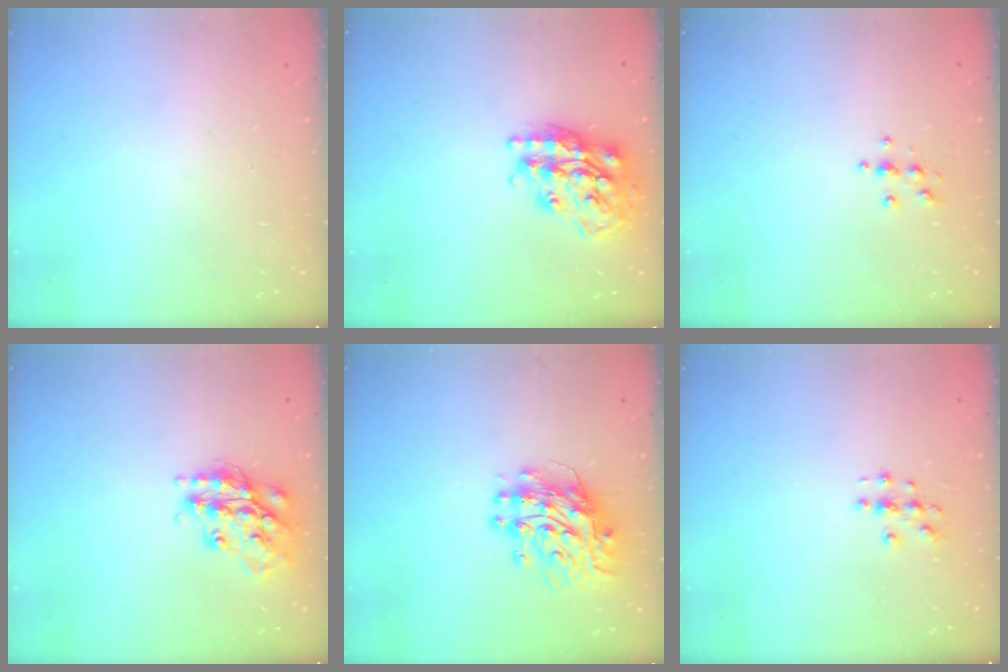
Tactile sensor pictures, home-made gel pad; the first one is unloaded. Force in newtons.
{"total": 19.6, "press": 19.5, "slide": 1.7}
{"total": 3.9, "press": 3.8, "slide": 0.4}
{"total": 17.4, "press": 17.4, "slide": 1.4}
{"total": 12.5, "press": 12.5, "slide": 1.1}
{"total": 3.0, "press": 3.0, "slide": 0.3}